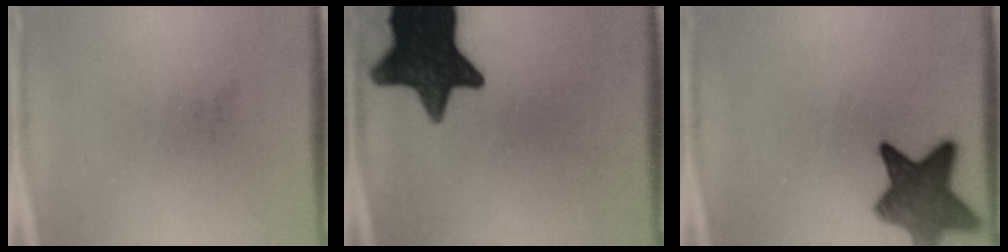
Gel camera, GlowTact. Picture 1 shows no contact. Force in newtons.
{"total": 16.3}
{"total": 9.3}